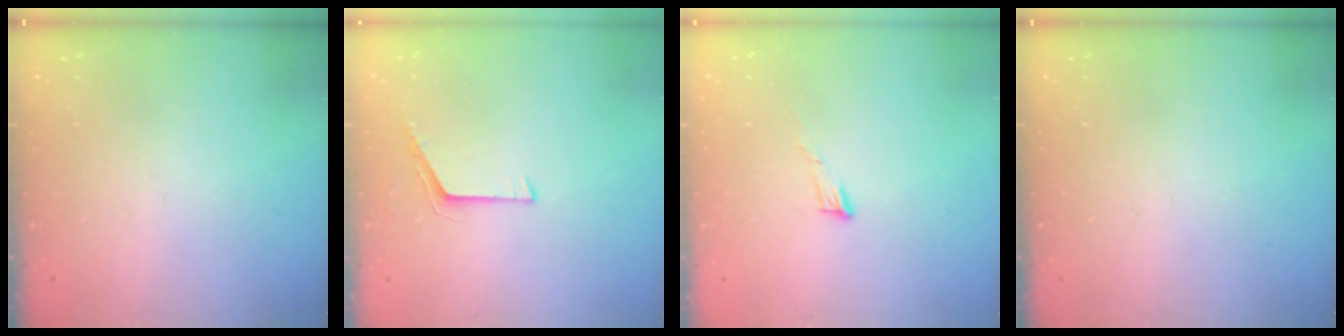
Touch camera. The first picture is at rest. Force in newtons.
{"total": 6.1, "press": 6.0, "slide": 0.6}
{"total": 5.7, "press": 5.7, "slide": 0.3}
{"total": 0.0}